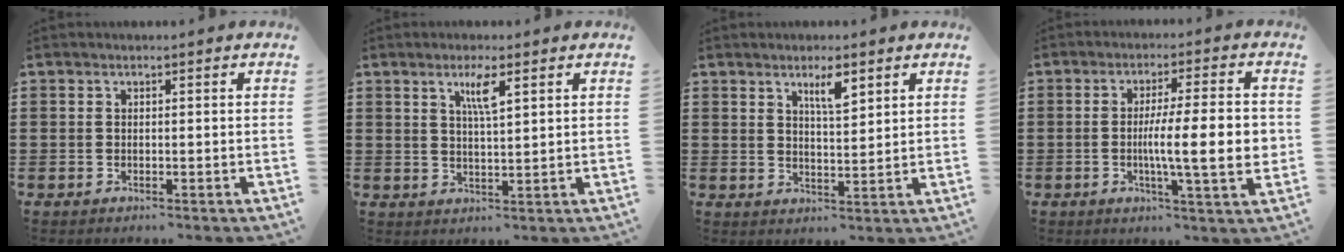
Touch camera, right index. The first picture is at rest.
{"total": 3.9, "force": [2.0, 0.4, 3.3], "torque": [-0.063, 0.000, 0.030]}
{"total": 4.1, "force": [2.7, 0.9, 3.0], "torque": [-0.049, -0.001, 0.043]}
{"total": 10.6, "force": [-0.9, 1.6, 10.5], "torque": [-0.160, -0.005, -0.019]}